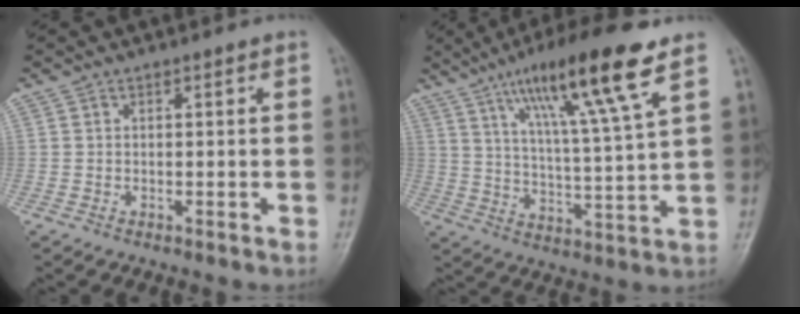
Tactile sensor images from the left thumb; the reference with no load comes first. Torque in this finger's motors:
{"motor_torque": [0.84, 0.79, 1.64, -1.12, 0.38]}